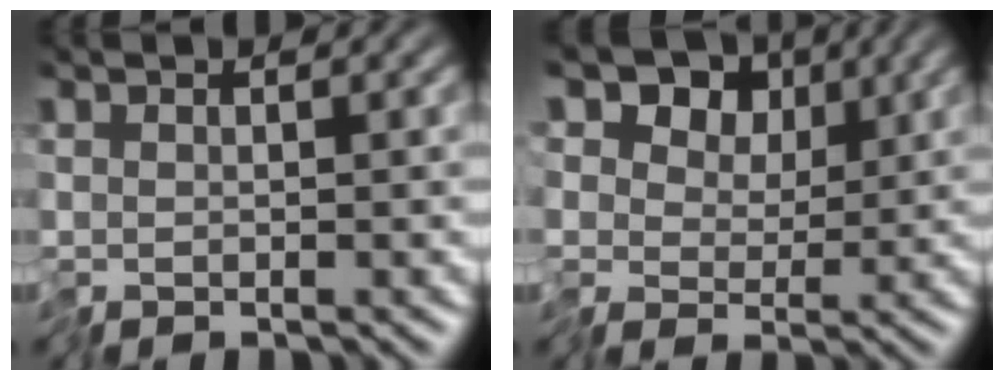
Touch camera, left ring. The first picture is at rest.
{"total": 8.7, "force": [3.2, 6.8, 4.5], "torque": [-0.064, 0.031, 0.016]}